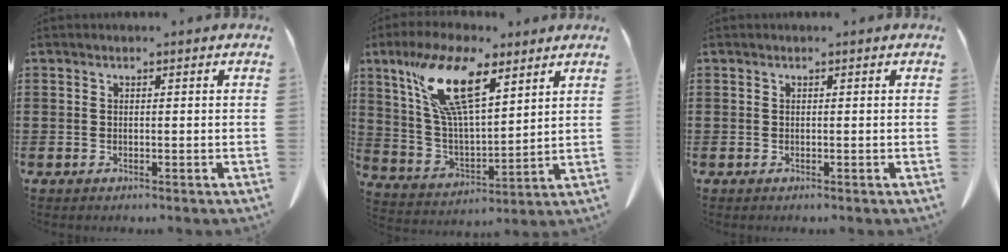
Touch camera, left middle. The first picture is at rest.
{"total": 14.3, "force": [8.1, 5.0, 10.6], "torque": [-0.234, -0.010, 0.144]}
{"total": 0.0}